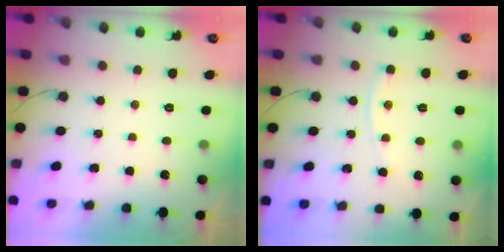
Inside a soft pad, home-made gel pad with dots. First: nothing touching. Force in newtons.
{"total": 4.3, "press": 4.3, "slide": 0.5}